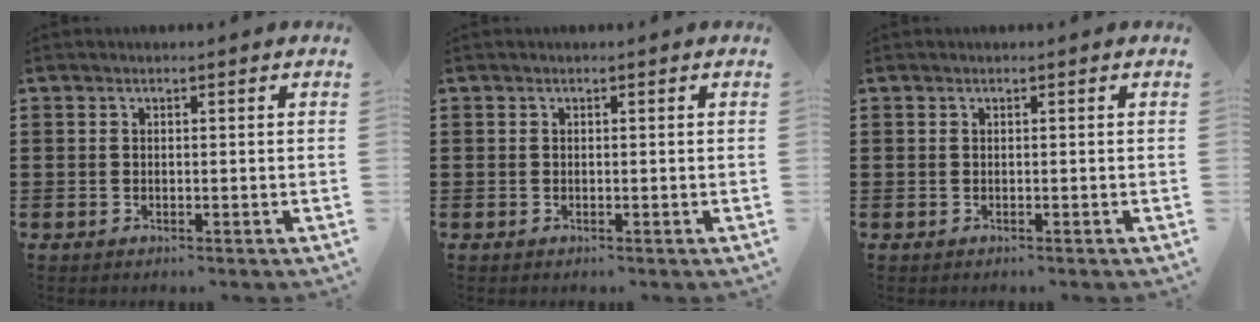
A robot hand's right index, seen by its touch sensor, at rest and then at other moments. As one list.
[{"total": 0.0}, {"total": 0.0}]